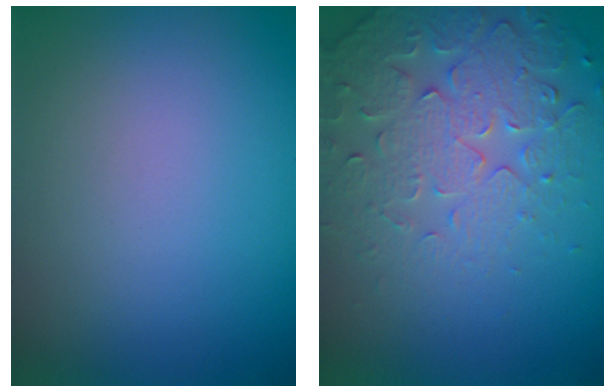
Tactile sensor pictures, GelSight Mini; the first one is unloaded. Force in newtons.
{"total": 4.1, "press": 3.9, "slide": 1.3}